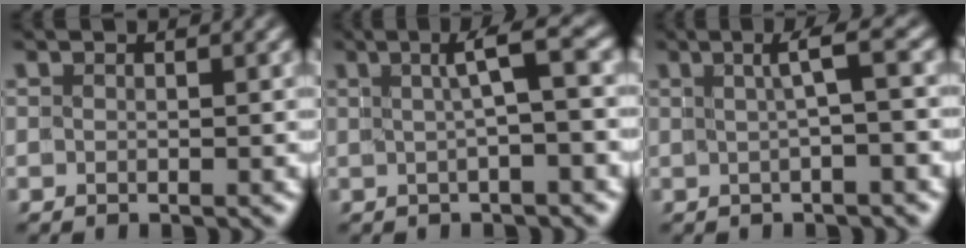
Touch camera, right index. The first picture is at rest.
{"total": 2.7, "force": [0.4, -0.7, 2.6], "torque": [-0.027, 0.012, 0.008]}
{"total": 2.1, "force": [0.1, -0.7, 1.9], "torque": [-0.021, 0.007, 0.007]}